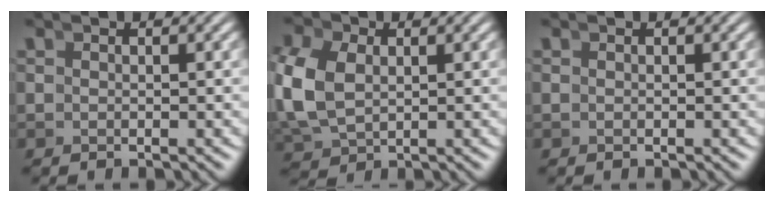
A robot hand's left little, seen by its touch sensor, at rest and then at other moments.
{"total": 5.4, "force": [0.2, 4.3, 3.3], "torque": [-0.097, -0.014, 0.018]}
{"total": 0.0}